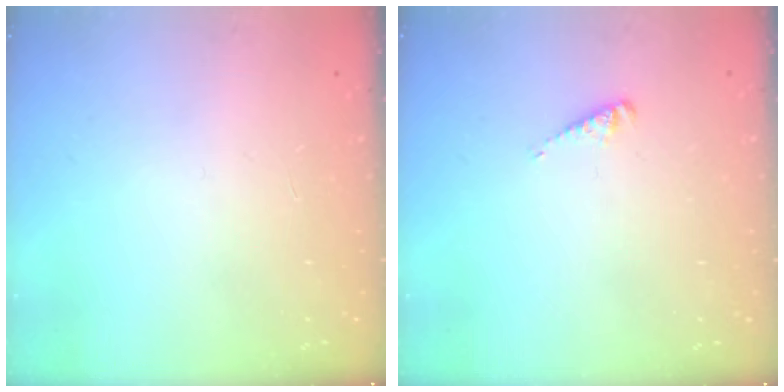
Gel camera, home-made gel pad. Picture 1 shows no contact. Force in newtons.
{"total": 2.8, "press": 2.7, "slide": 0.3}